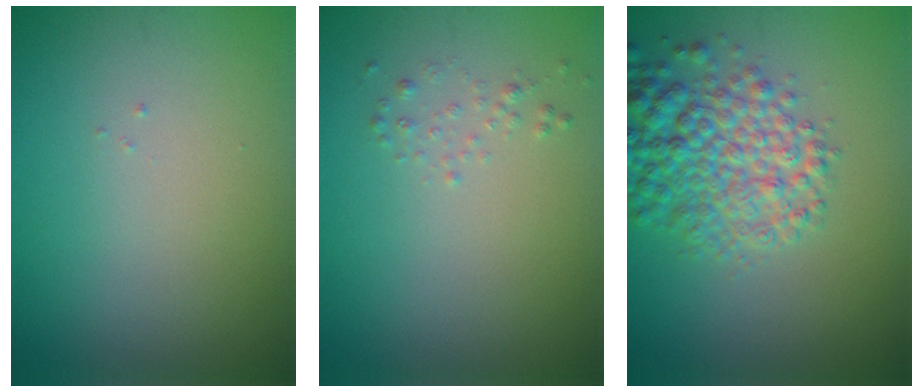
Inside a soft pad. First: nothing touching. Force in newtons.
{"total": 0.7, "press": 0.7, "slide": 0.0}
{"total": 6.3, "press": 6.3, "slide": 0.2}